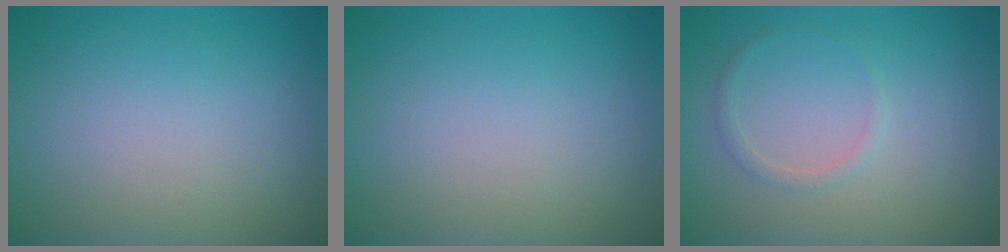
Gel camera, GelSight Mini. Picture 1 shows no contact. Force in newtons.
{"total": 0.0}
{"total": 0.9, "press": 0.9, "slide": 0.1}